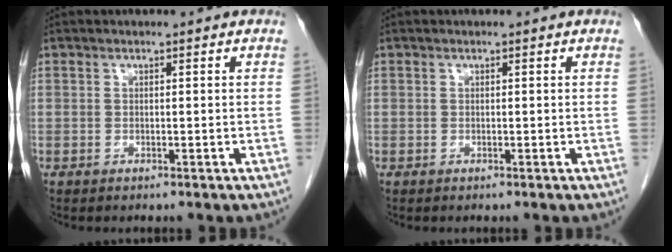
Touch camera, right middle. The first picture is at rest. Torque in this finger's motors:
{"motor_torque": [0.00, 0.00, 0.00, 0.00]}